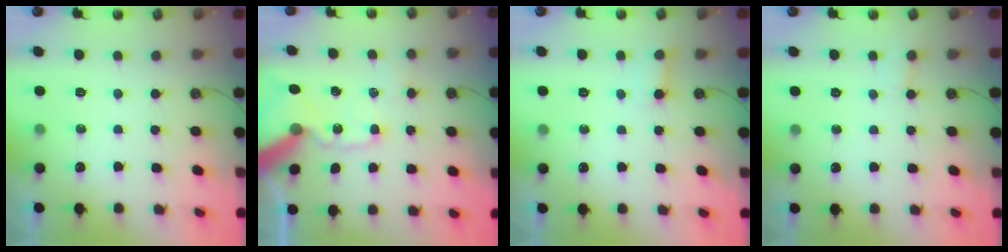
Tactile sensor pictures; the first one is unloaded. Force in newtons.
{"total": 15.2, "press": 15.0, "slide": 2.4}
{"total": 4.7, "press": 4.7, "slide": 0.4}
{"total": 3.4, "press": 3.4, "slide": 0.3}